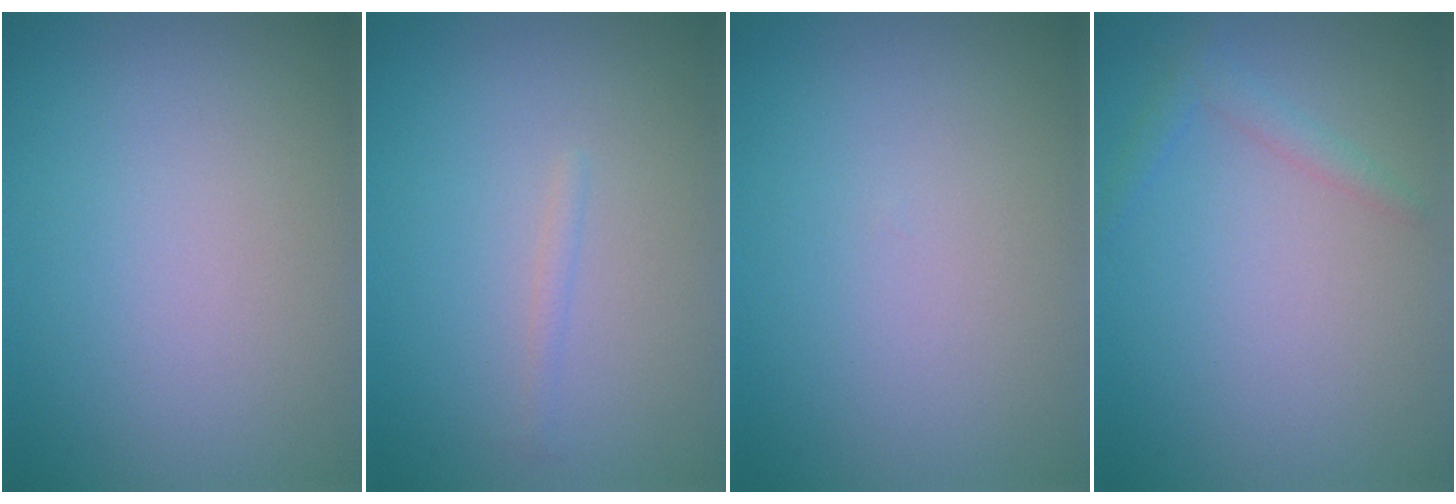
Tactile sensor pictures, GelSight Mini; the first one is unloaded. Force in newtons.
{"total": 0.6, "press": 0.6, "slide": 0.0}
{"total": 0.0}
{"total": 1.4, "press": 1.4, "slide": 0.1}